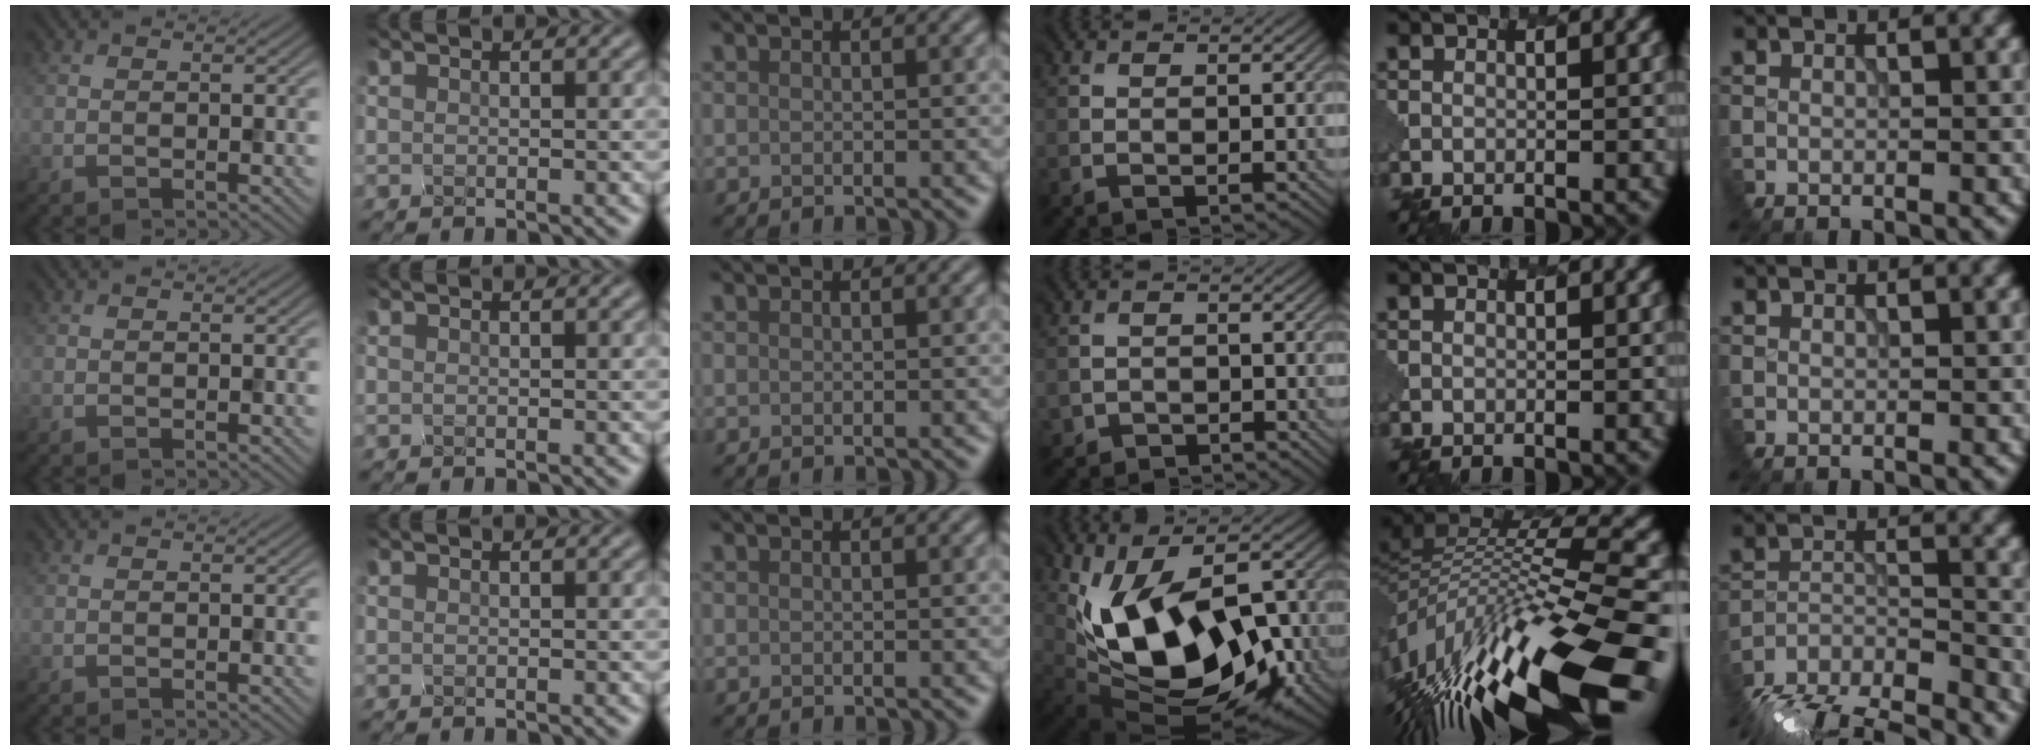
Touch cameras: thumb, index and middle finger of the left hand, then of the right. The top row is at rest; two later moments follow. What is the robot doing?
{"motion": "disassemble", "object": "battery cover"}